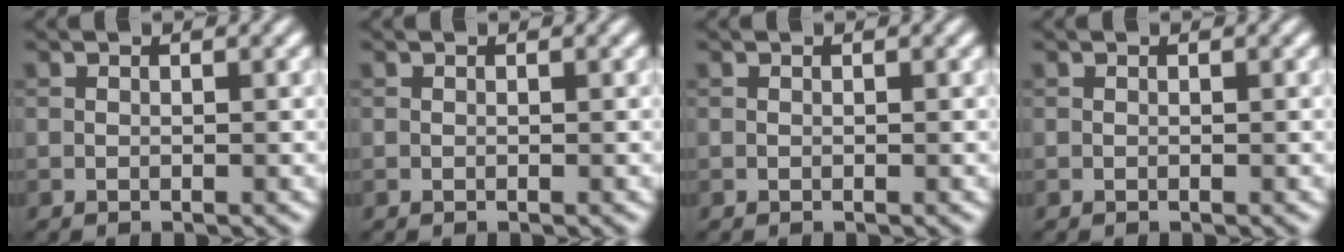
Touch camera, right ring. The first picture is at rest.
{"total": 0.0}
{"total": 0.0}
{"total": 0.0}